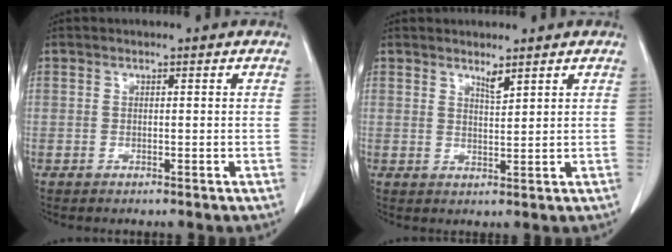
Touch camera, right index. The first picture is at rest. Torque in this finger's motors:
{"motor_torque": [0.00, 0.01, 0.02, 0.00]}